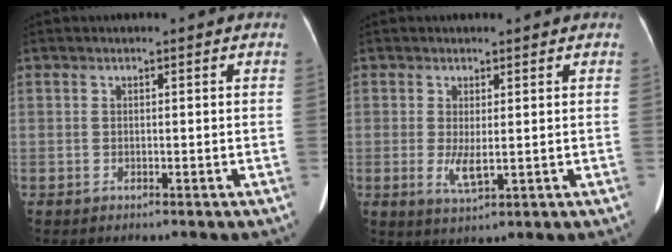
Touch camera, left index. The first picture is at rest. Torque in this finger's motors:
{"motor_torque": [0.55, 0.18, 0.10, 0.02]}